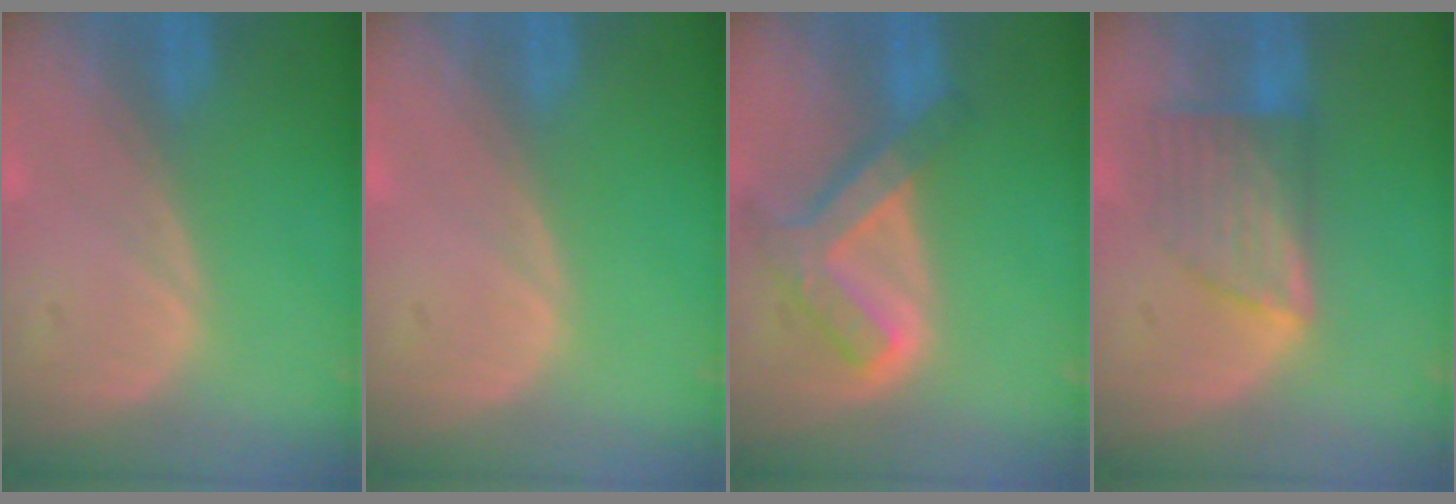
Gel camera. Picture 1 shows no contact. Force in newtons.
{"total": 0.0}
{"total": 7.6, "press": 6.5, "slide": 4.0}
{"total": 7.2, "press": 6.4, "slide": 3.4}